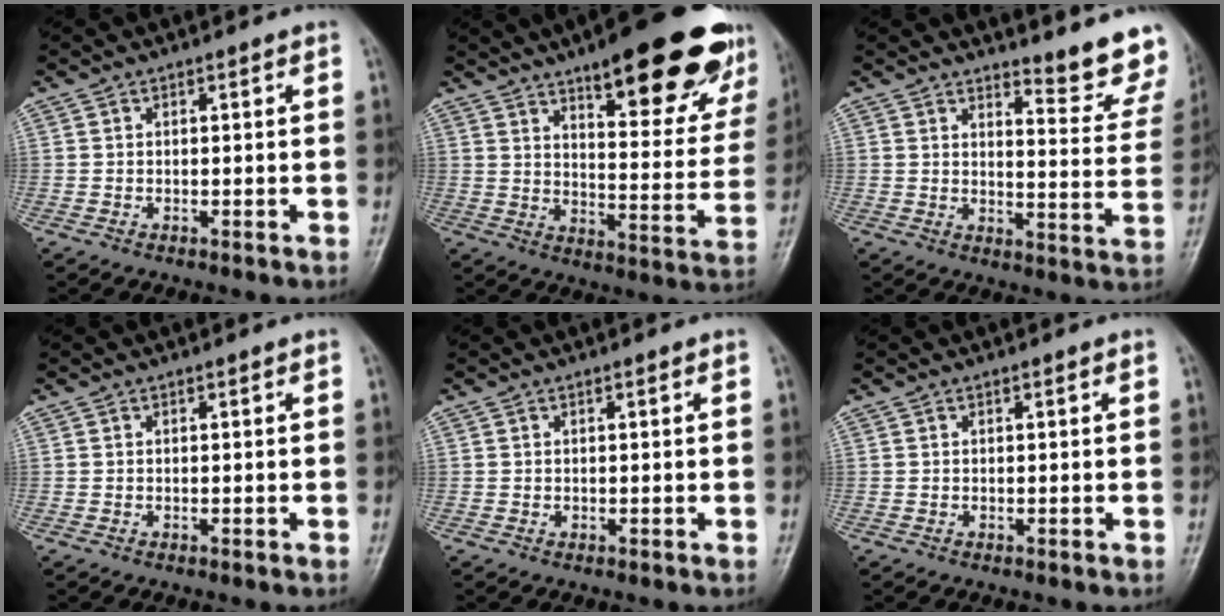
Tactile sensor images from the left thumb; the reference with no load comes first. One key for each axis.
{"total": 25.7, "fx": 16.2, "fy": 7.7, "fz": 18.4, "tx": -0.205, "ty": -0.062, "tz": 0.219}
{"total": 11.5, "fx": 10.4, "fy": 2.0, "fz": 4.4, "tx": -0.026, "ty": -0.110, "tz": 0.113}
{"total": 0.0}
{"total": 0.5, "fx": 0.2, "fy": 0.2, "fz": 0.4, "tx": -0.002, "ty": 0.001, "tz": 0.004}
{"total": 0.0}